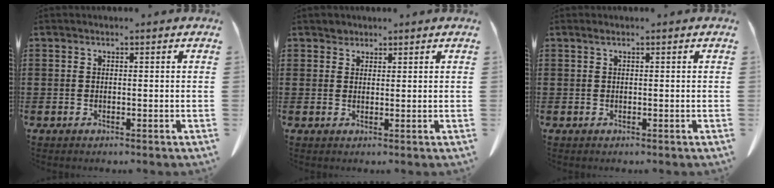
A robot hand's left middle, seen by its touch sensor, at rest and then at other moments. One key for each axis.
{"total": 1.4, "fx": 1.2, "fy": 0.8, "fz": -0.1, "tx": -0.003, "ty": 0.002, "tz": 0.023}
{"total": 0.6, "fx": 0.3, "fy": 0.0, "fz": 0.6, "tx": -0.011, "ty": 0.001, "tz": 0.005}